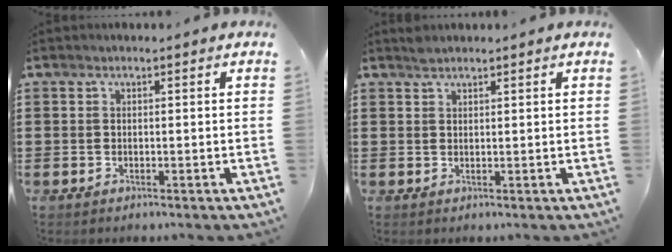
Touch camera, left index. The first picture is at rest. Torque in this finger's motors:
{"motor_torque": [-0.21, -0.23, 0.01, 0.00]}